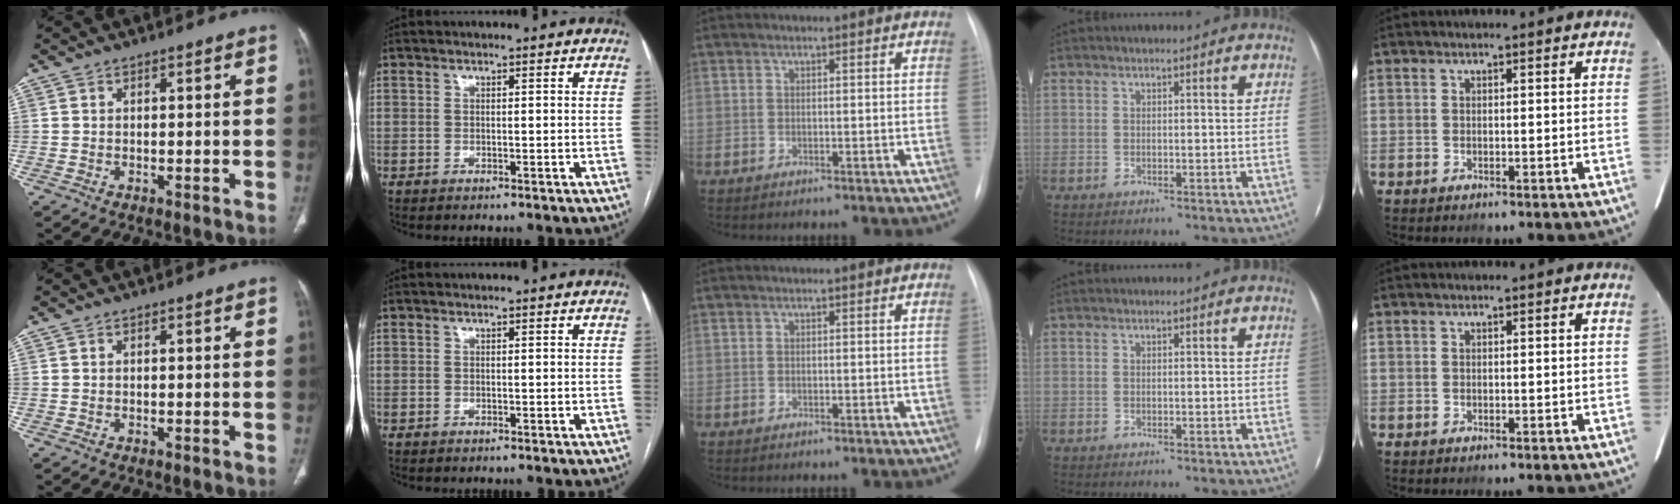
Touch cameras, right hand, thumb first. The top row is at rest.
{}